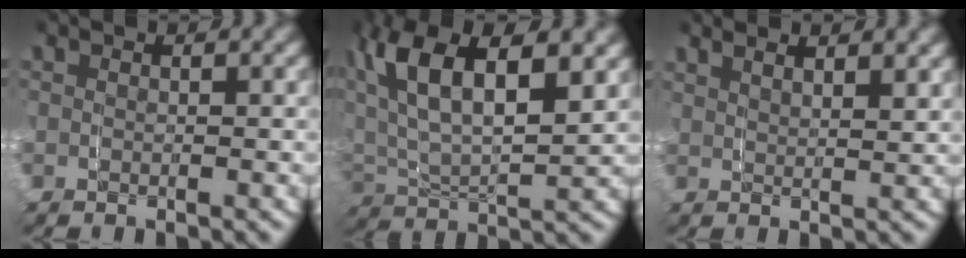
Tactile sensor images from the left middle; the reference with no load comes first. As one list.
[{"total": 8.2, "force": [2.9, 4.4, 6.3], "torque": [-0.142, 0.005, 0.051]}, {"total": 2.5, "force": [2.3, 0.4, 1.0], "torque": [-0.014, 0.002, 0.038]}]